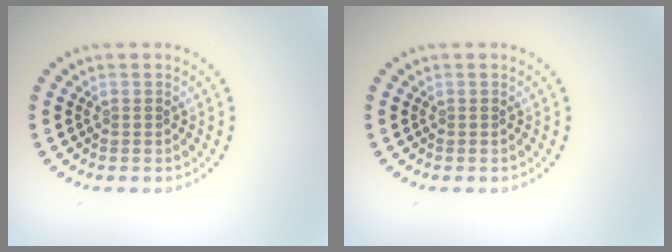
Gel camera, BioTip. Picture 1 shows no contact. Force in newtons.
{"total": 0.0}